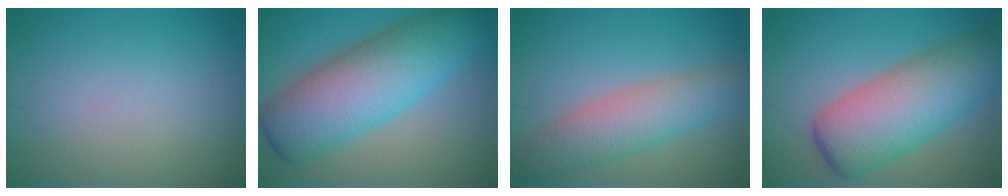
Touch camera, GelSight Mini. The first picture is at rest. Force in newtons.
{"total": 10.8, "press": 10.8, "slide": 0.2}
{"total": 5.3, "press": 5.3, "slide": 0.1}
{"total": 7.9, "press": 7.9, "slide": 0.3}